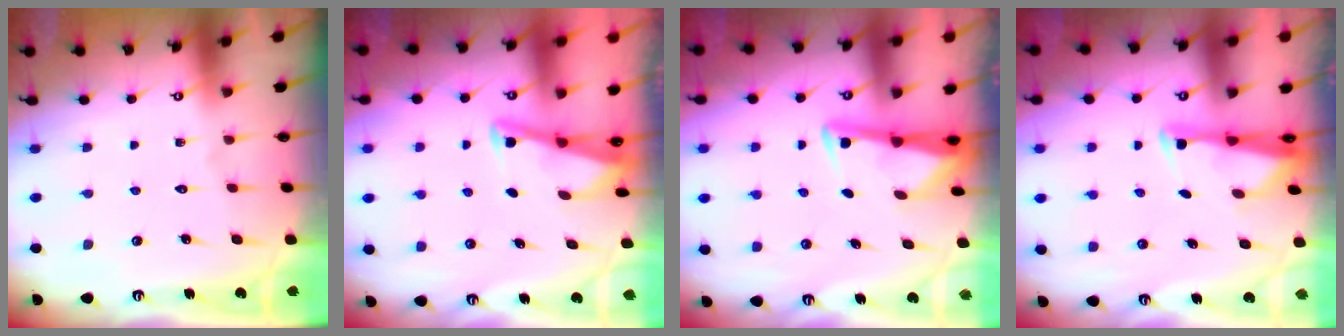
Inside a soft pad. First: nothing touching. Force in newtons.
{"total": 2.9, "press": 2.9, "slide": 0.4}
{"total": 2.9, "press": 2.9, "slide": 0.4}
{"total": 2.9, "press": 2.8, "slide": 0.8}